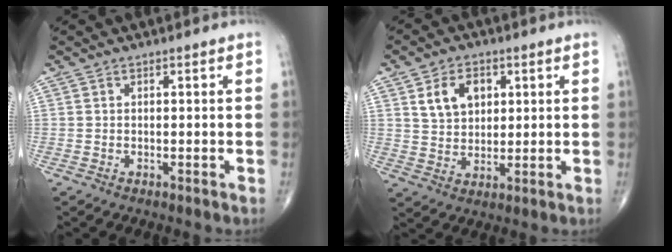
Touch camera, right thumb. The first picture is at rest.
{"total": 7.9, "force": [2.9, 5.6, 4.8], "torque": [-0.055, -0.014, 0.055]}